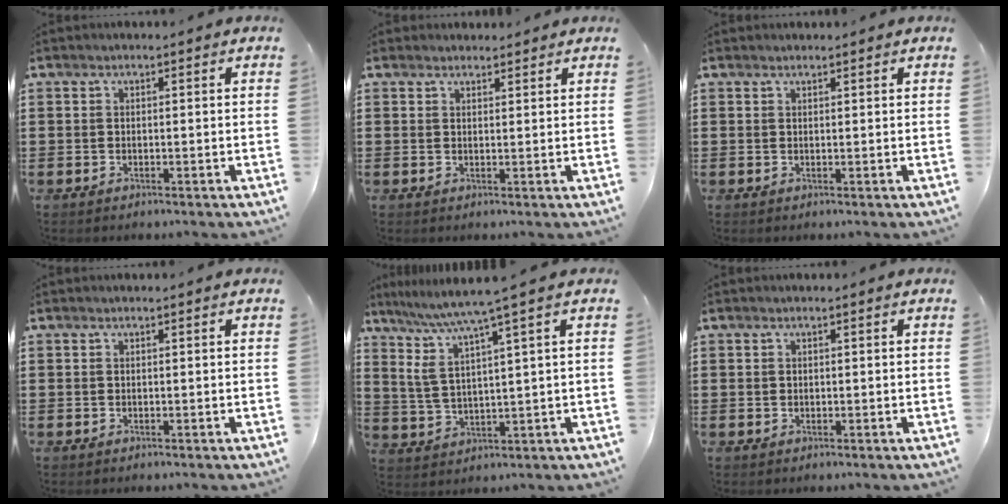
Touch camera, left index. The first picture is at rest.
{"total": 1.6, "force": [1.5, 0.6, 0.0], "torque": [-0.004, 0.003, 0.030]}
{"total": 0.7, "force": [0.7, 0.1, 0.1], "torque": [-0.004, 0.000, 0.014]}
{"total": 0.0}
{"total": 6.2, "force": [3.9, -0.1, 4.8], "torque": [-0.109, -0.023, 0.061]}
{"total": 0.5, "force": [0.3, 0.5, 0.1], "torque": [-0.003, 0.004, 0.005]}